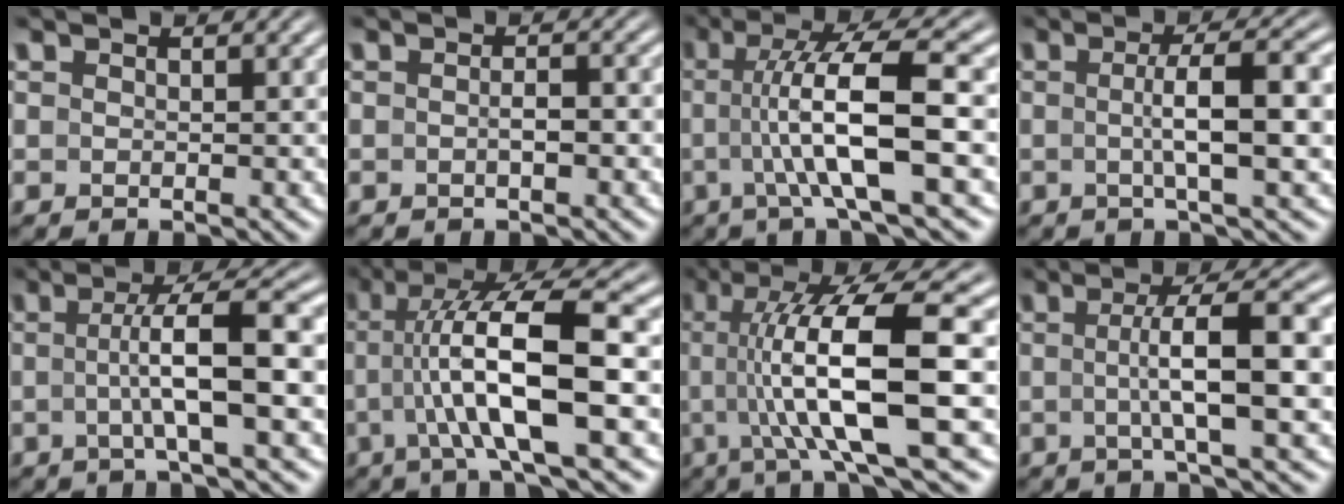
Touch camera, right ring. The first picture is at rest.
{"total": 1.2, "force": [-0.6, 0.3, 1.0], "torque": [-0.014, 0.003, -0.013]}
{"total": 6.9, "force": [0.1, 1.1, 6.8], "torque": [-0.124, -0.003, 0.003]}
{"total": 4.0, "force": [-0.2, -0.3, 4.0], "torque": [-0.062, 0.003, -0.004]}
{"total": 5.2, "force": [-0.6, 0.1, 5.2], "torque": [-0.079, 0.004, -0.009]}
{"total": 8.4, "force": [0.3, 2.3, 8.1], "torque": [-0.149, -0.003, 0.007]}
{"total": 9.6, "force": [0.7, 2.3, 9.3], "torque": [-0.157, -0.003, 0.017]}
{"total": 5.1, "force": [-0.2, -0.1, 5.1], "torque": [-0.078, 0.004, -0.004]}